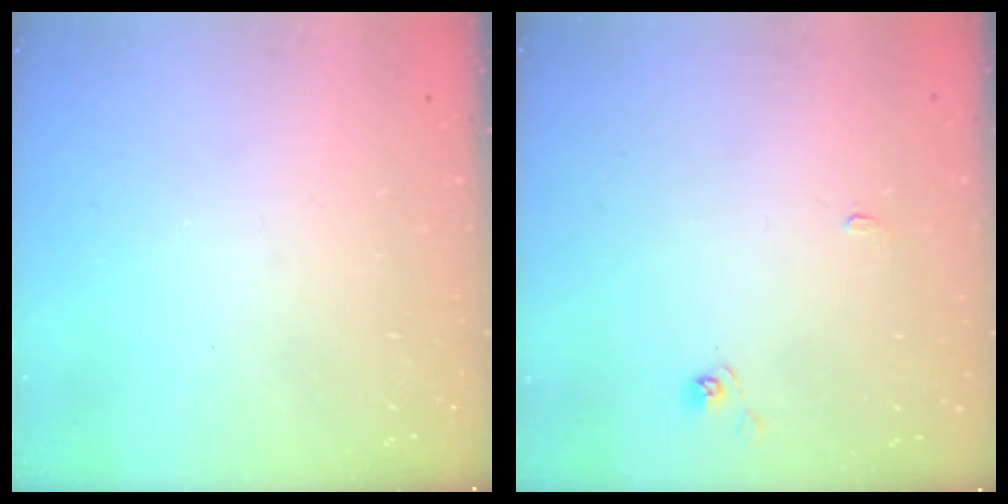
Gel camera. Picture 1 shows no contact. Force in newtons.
{"total": 1.7, "press": 1.7, "slide": 0.3}